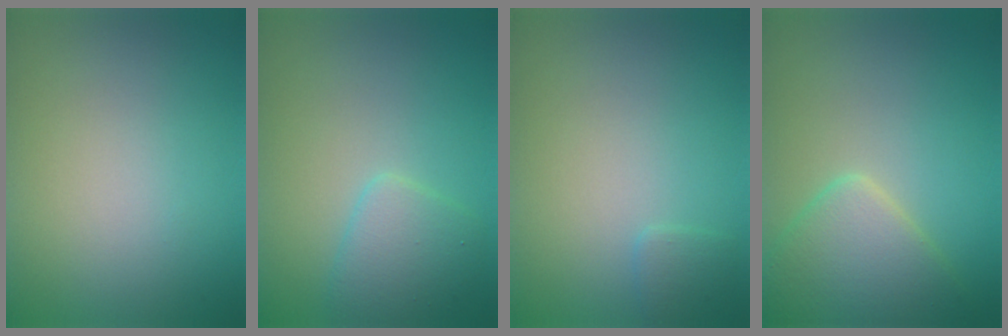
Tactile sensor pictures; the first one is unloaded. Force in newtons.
{"total": 2.7, "press": 2.7, "slide": 0.1}
{"total": 0.9, "press": 0.9, "slide": 0.1}
{"total": 4.9, "press": 4.9, "slide": 0.3}